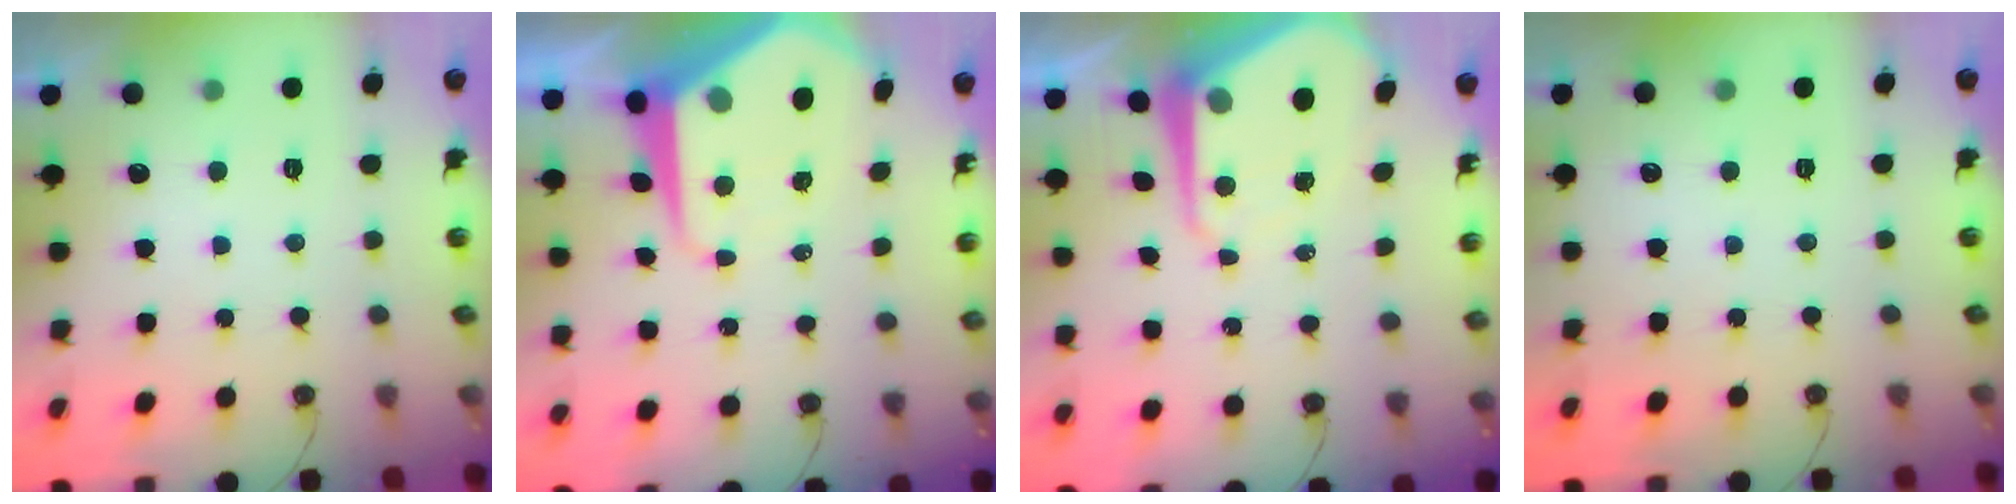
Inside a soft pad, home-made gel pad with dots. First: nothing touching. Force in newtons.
{"total": 11.5, "press": 11.4, "slide": 1.0}
{"total": 10.2, "press": 10.1, "slide": 1.1}
{"total": 0.0}